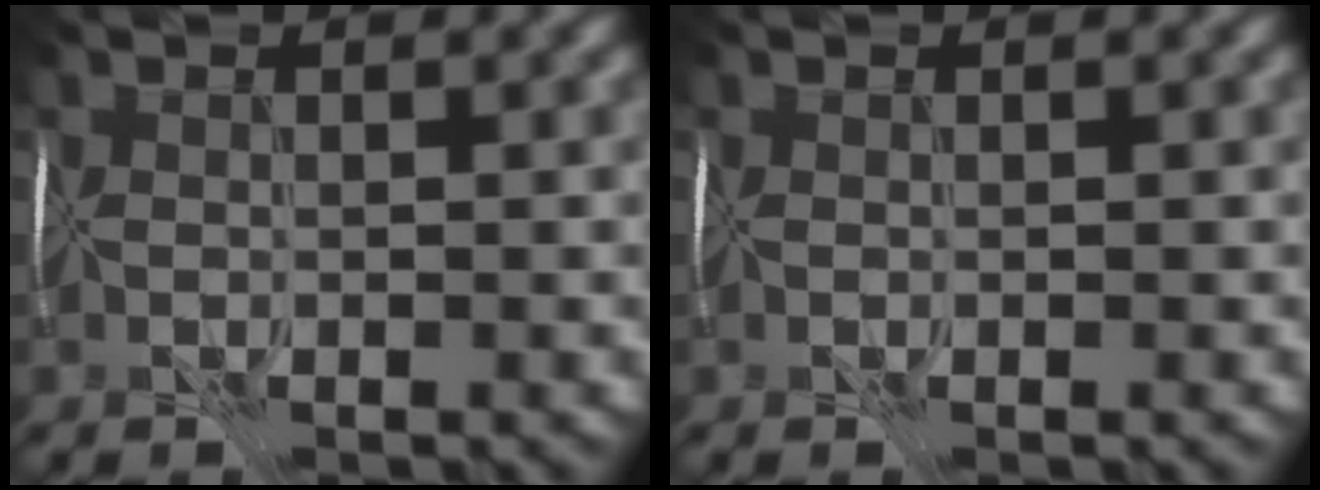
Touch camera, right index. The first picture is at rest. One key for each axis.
{"total": 0.0}